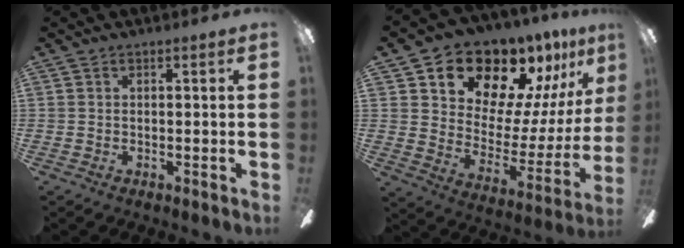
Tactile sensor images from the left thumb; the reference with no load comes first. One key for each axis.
{"total": 18.2, "fx": 14.8, "fy": 9.3, "fz": 5.4, "tx": -0.093, "ty": -0.114, "tz": 0.269}